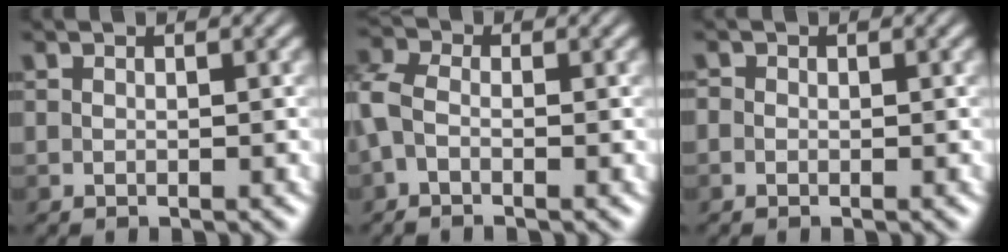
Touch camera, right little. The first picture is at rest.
{"total": 5.2, "force": [-0.6, 3.5, 3.8], "torque": [-0.100, 0.007, -0.022]}
{"total": 0.8, "force": [-0.3, 0.7, 0.2], "torque": [-0.005, -0.001, -0.009]}